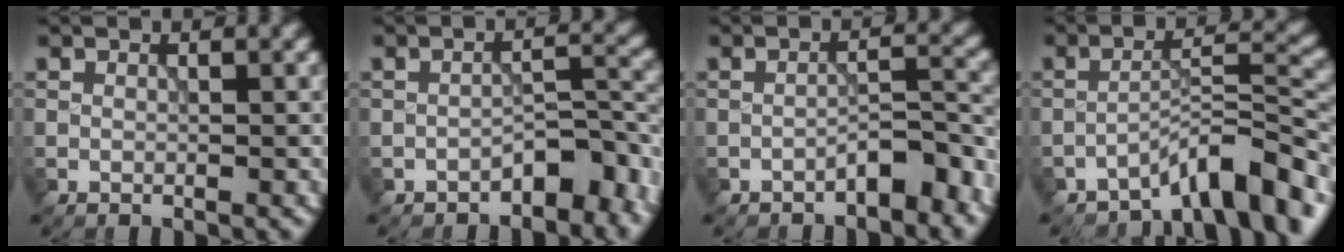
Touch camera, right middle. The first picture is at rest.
{"total": 4.2, "force": [-2.6, 1.9, 2.7], "torque": [-0.032, 0.012, -0.044]}
{"total": 3.3, "force": [-2.2, 1.0, 2.2], "torque": [-0.031, 0.016, -0.040]}
{"total": 6.7, "force": [-5.0, 1.6, 4.2], "torque": [-0.058, 0.010, -0.084]}